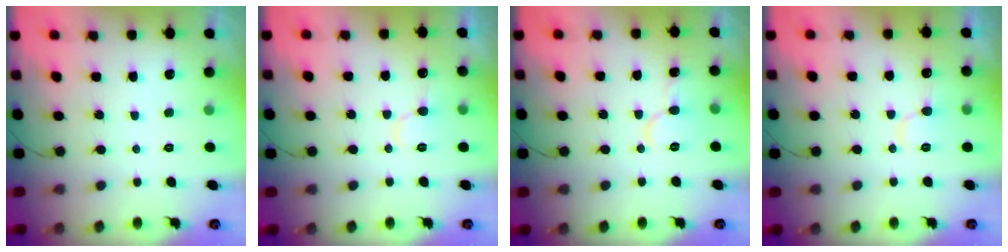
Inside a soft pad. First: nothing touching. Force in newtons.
{"total": 7.8, "press": 7.7, "slide": 1.2}
{"total": 6.9, "press": 6.9, "slide": 0.9}
{"total": 7.8, "press": 7.7, "slide": 1.2}